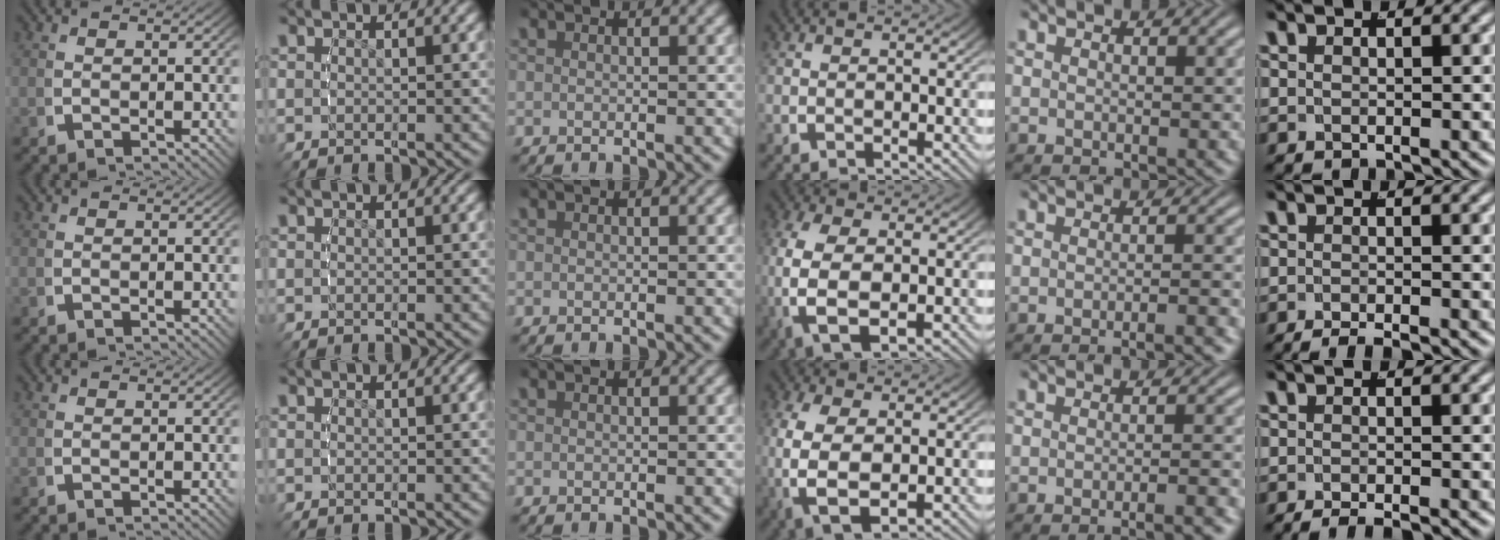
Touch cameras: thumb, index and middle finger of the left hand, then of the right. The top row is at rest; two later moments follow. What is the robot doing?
{"motion": "lift_and_place", "object": "bandage"}